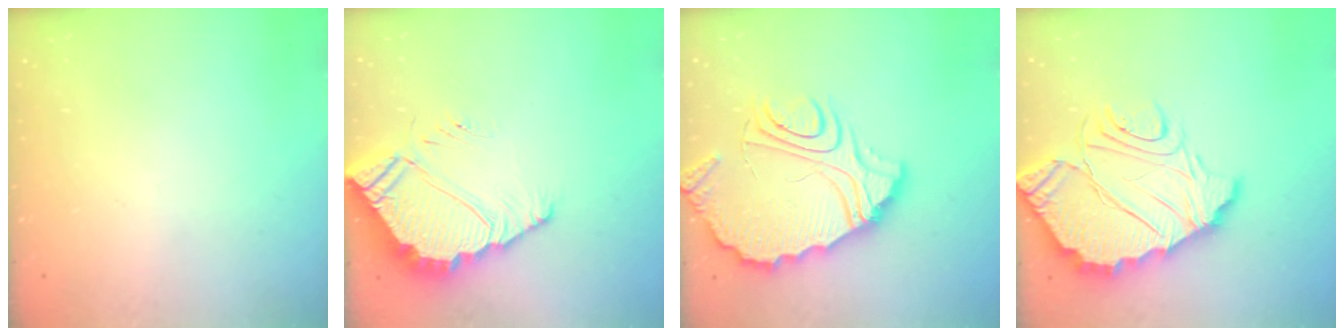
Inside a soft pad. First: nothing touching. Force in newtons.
{"total": 7.6, "press": 7.5, "slide": 0.6}
{"total": 12.5, "press": 12.5, "slide": 1.2}
{"total": 14.0, "press": 14.0, "slide": 1.0}